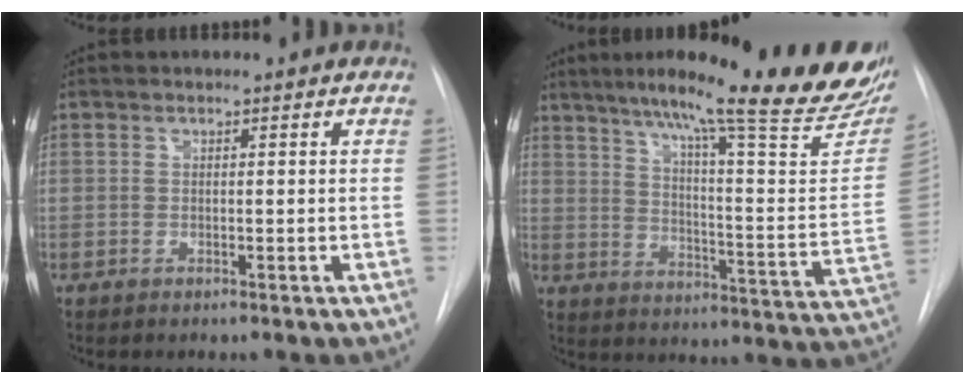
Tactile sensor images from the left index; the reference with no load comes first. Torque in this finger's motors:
{"motor_torque": [0.14, -0.24, 0.28, 0.08]}